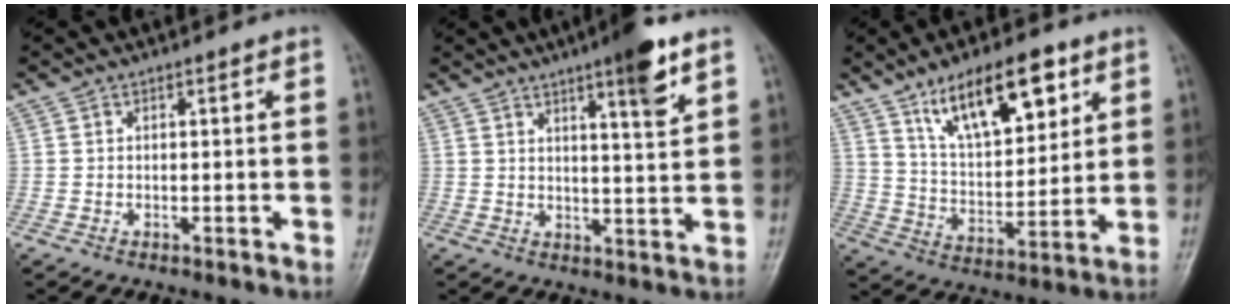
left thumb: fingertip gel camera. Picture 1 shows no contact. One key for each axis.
{"total": 8.3, "fx": 5.0, "fy": 1.1, "fz": 6.6, "tx": -0.090, "ty": -0.028, "tz": 0.072}
{"total": 15.9, "fx": 9.0, "fy": 6.7, "fz": 11.3, "tx": -0.151, "ty": -0.040, "tz": 0.160}